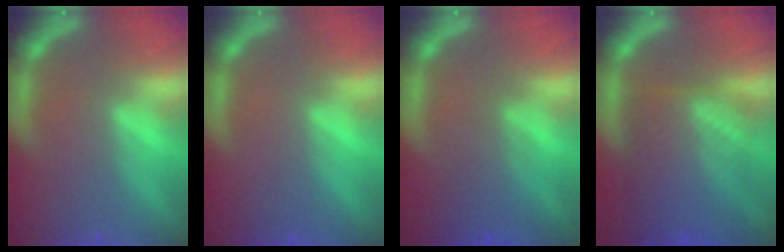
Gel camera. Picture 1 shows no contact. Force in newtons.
{"total": 0.0}
{"total": 3.0}
{"total": 9.1}